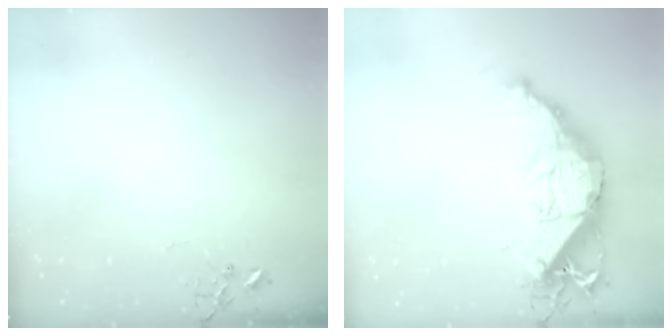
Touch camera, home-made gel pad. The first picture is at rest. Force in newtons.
{"total": 18.1, "press": 18.0, "slide": 1.6}